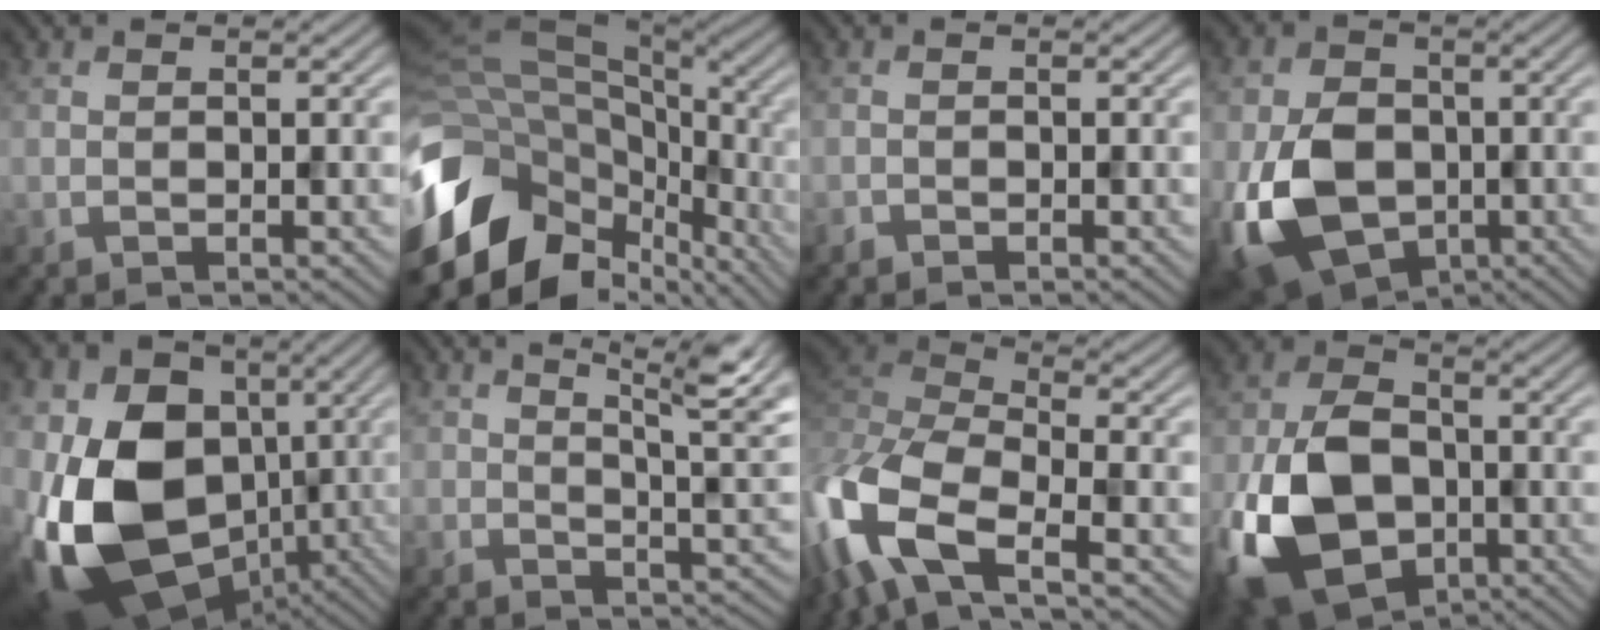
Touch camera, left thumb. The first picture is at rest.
{"total": 16.3, "force": [-5.7, 10.1, 11.5], "torque": [-0.273, -0.015, -0.092]}
{"total": 0.6, "force": [-0.5, 0.2, 0.0], "torque": [-0.001, -0.002, -0.010]}
{"total": 12.8, "force": [-3.4, 9.2, 8.2], "torque": [-0.189, -0.033, -0.063]}
{"total": 20.2, "force": [-2.8, 14.5, 13.7], "torque": [-0.294, -0.026, -0.032]}
{"total": 9.9, "force": [6.3, 2.6, 7.2], "torque": [-0.122, 0.008, 0.096]}
{"total": 13.7, "force": [-5.7, 6.1, 10.9], "torque": [-0.275, -0.004, -0.124]}
{"total": 14.8, "force": [-5.4, 9.6, 9.8], "torque": [-0.239, -0.030, -0.113]}